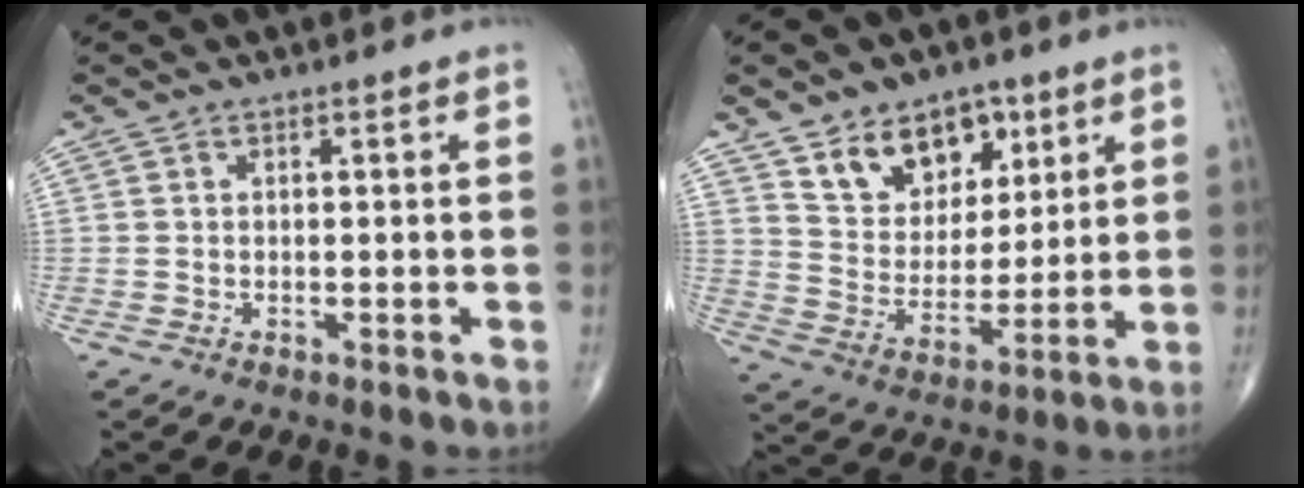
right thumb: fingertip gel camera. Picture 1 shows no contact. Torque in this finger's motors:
{"motor_torque": [-0.81, 1.01, 0.71, 0.90, 0.06]}